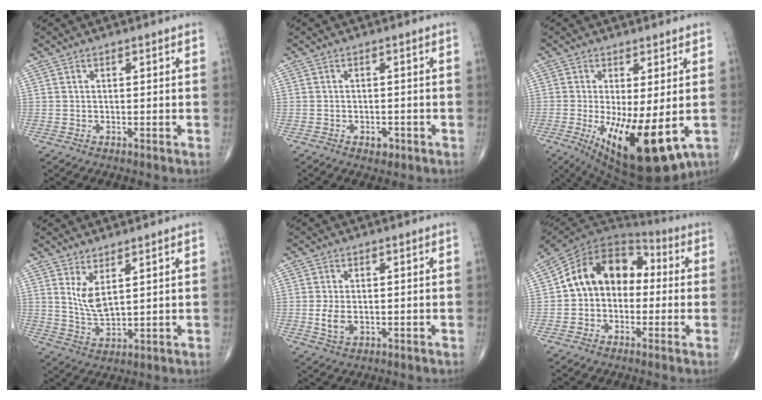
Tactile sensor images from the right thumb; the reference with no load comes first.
{"total": 2.1, "force": [-1.1, 1.4, 1.1], "torque": [-0.007, 0.004, -0.011]}
{"total": 16.2, "force": [-3.9, 5.5, 14.7], "torque": [-0.229, -0.030, -0.040]}
{"total": 5.4, "force": [2.6, 1.8, 4.4], "torque": [-0.089, -0.030, 0.062]}
{"total": 3.9, "force": [-0.5, 2.4, 3.1], "torque": [-0.062, -0.004, -0.005]}
{"total": 14.6, "force": [0.3, 10.9, 9.7], "torque": [-0.126, 0.048, -0.011]}